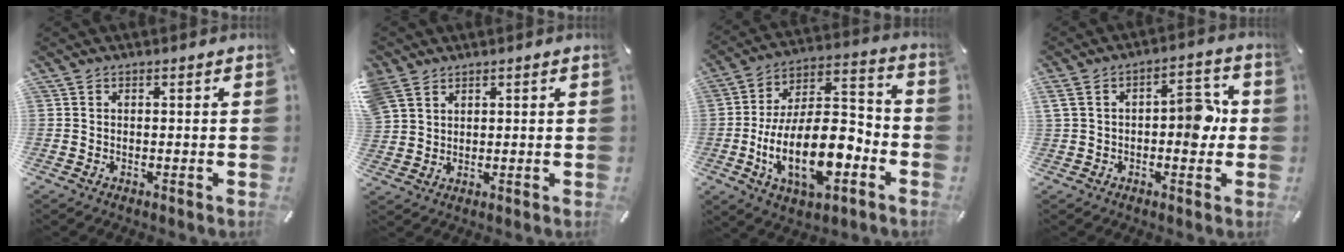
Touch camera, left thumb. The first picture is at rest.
{"total": 5.1, "force": [3.3, 3.8, 1.0], "torque": [-0.040, -0.004, 0.063]}
{"total": 20.3, "force": [-7.1, 9.9, 16.2], "torque": [-0.287, 0.022, -0.118]}
{"total": 10.1, "force": [0.4, 5.6, 8.5], "torque": [-0.109, 0.007, 0.003]}